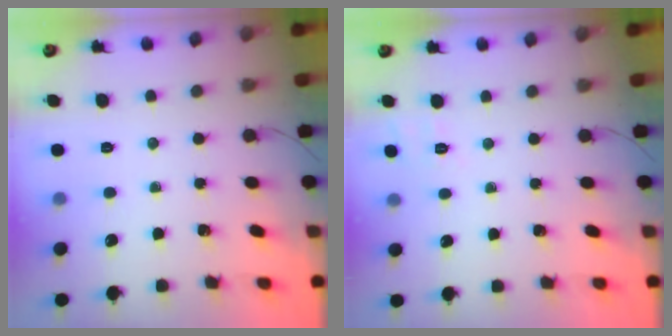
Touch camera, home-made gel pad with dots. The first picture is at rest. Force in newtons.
{"total": 1.9, "press": 0.6, "slide": 1.9}